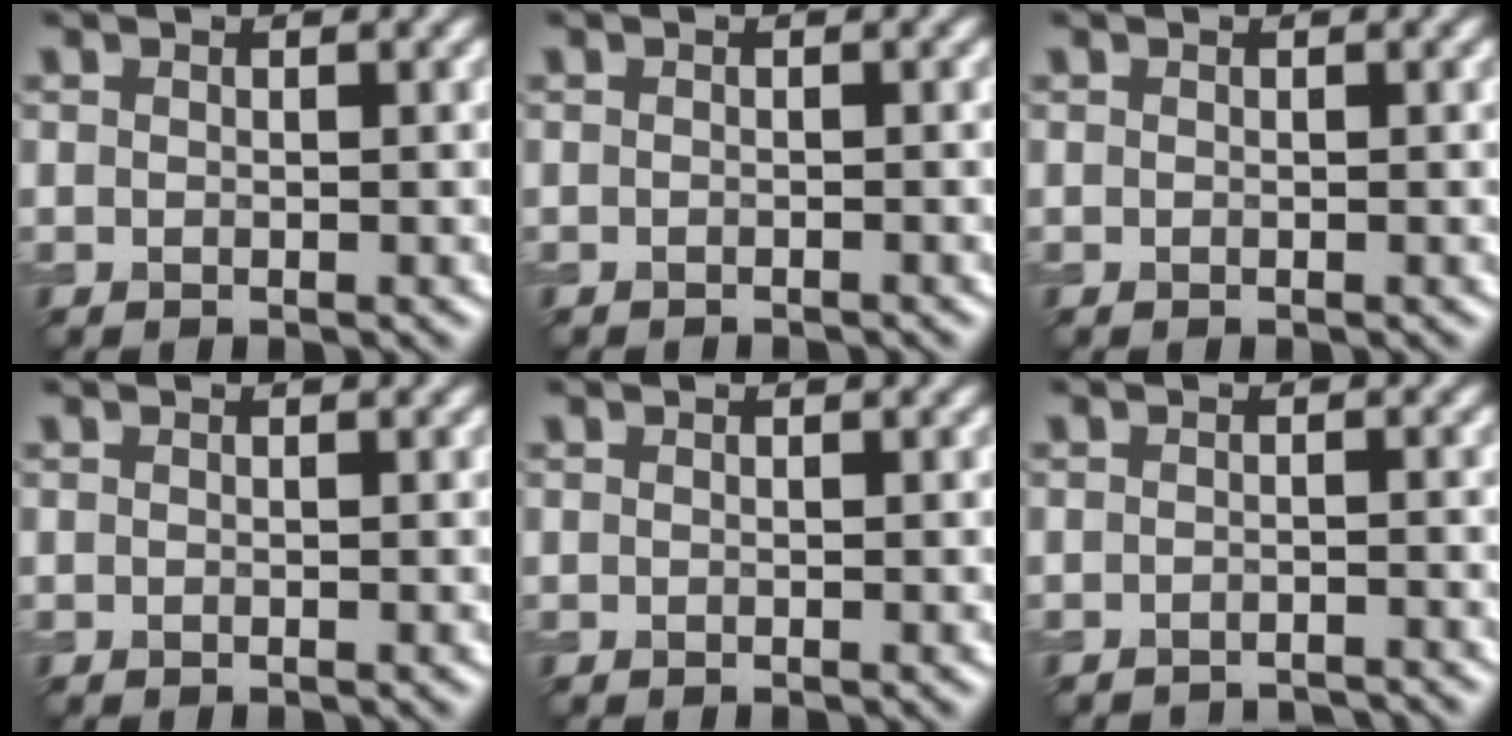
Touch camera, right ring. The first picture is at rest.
{"total": 1.1, "force": [-1.1, 0.1, 0.1], "torque": [0.003, -0.005, -0.018]}
{"total": 0.0}
{"total": 0.0}
{"total": 0.0}
{"total": 3.2, "force": [-3.2, 0.2, 0.4], "torque": [0.000, -0.008, -0.043]}